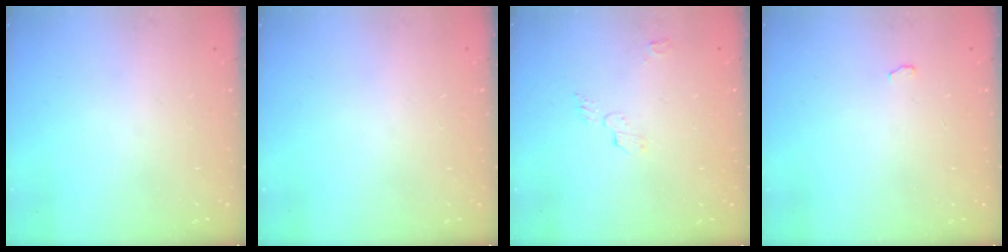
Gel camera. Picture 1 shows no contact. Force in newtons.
{"total": 0.0}
{"total": 4.9, "press": 4.8, "slide": 0.5}
{"total": 7.7, "press": 4.0, "slide": 6.6}